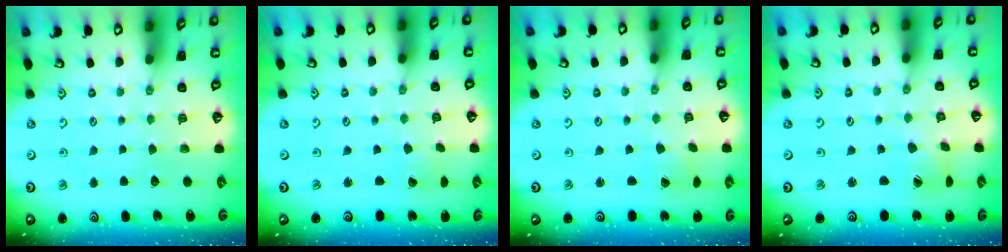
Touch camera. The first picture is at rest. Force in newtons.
{"total": 0.0}
{"total": 1.2, "press": 1.1, "slide": 0.4}
{"total": 2.5, "press": 2.5, "slide": 0.4}